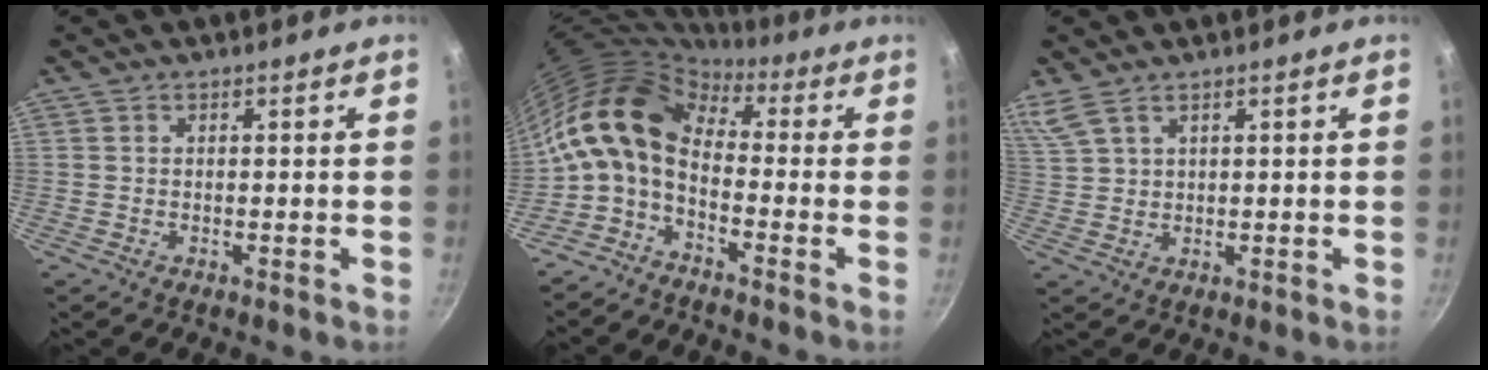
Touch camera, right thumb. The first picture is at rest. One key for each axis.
{"total": 12.1, "fx": 0.1, "fy": 7.2, "fz": 9.8, "tx": -0.177, "ty": 0.025, "tz": -0.019}
{"total": 4.6, "fx": 3.6, "fy": 1.6, "fz": 2.4, "tx": -0.054, "ty": -0.005, "tz": 0.082}